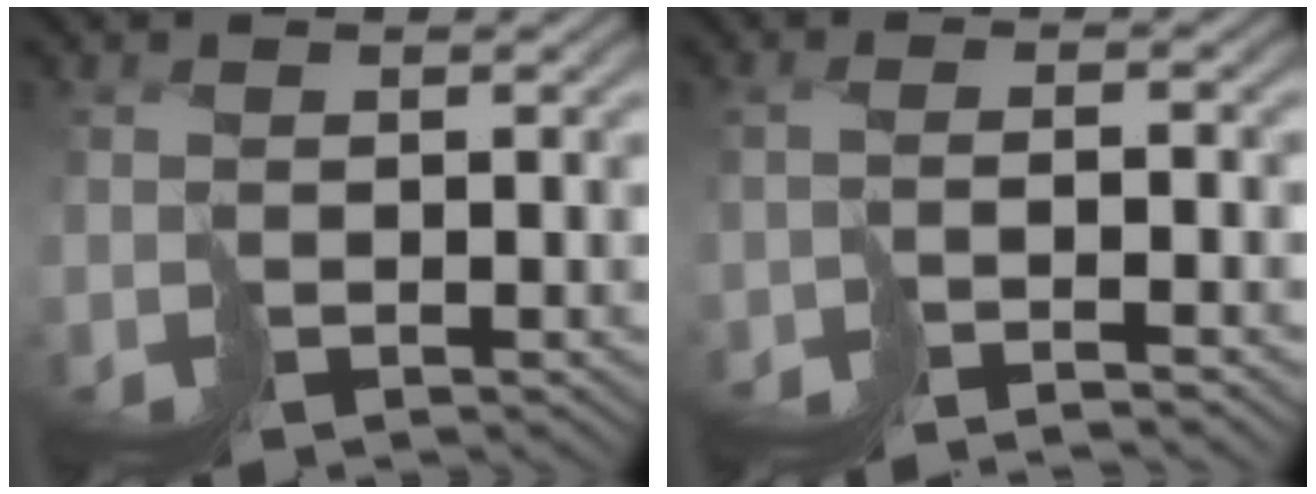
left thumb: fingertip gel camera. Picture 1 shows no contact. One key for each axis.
{"total": 3.9, "fx": -3.1, "fy": -0.4, "fz": 2.2, "tx": -0.031, "ty": -0.004, "tz": -0.055}